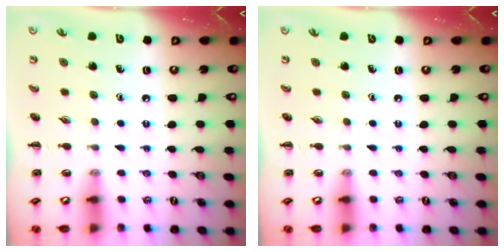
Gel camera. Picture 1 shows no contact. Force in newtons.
{"total": 0.0}